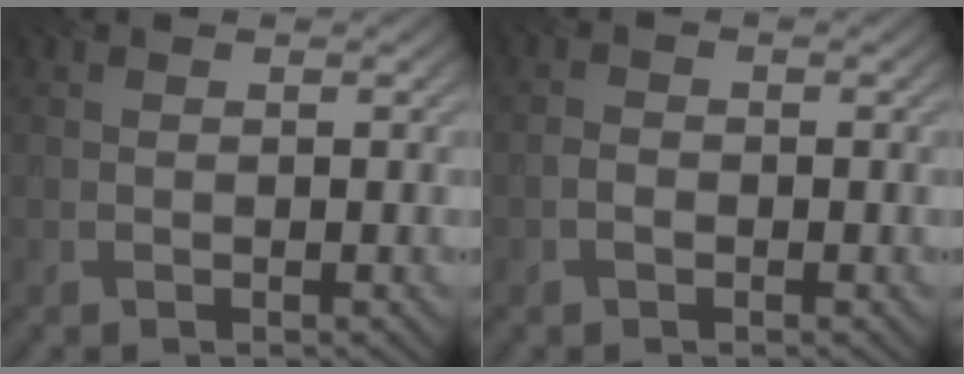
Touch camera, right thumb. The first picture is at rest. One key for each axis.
{"total": 1.2, "fx": -0.6, "fy": 0.8, "fz": 0.7, "tx": -0.016, "ty": 0.001, "tz": -0.014}